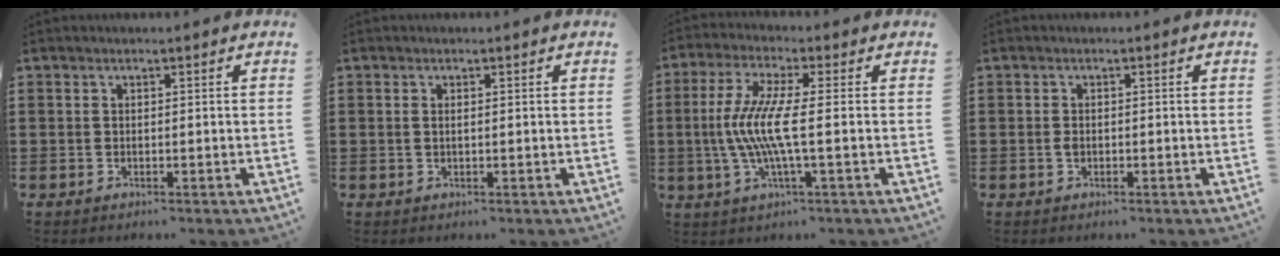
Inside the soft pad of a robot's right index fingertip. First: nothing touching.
{"total": 0.8, "force": [0.1, 0.3, 0.7], "torque": [-0.015, 0.001, 0.002]}
{"total": 8.1, "force": [-1.0, 0.9, 8.0], "torque": [-0.184, -0.021, -0.032]}
{"total": 1.4, "force": [-0.3, 0.9, 1.1], "torque": [-0.023, 0.002, -0.006]}